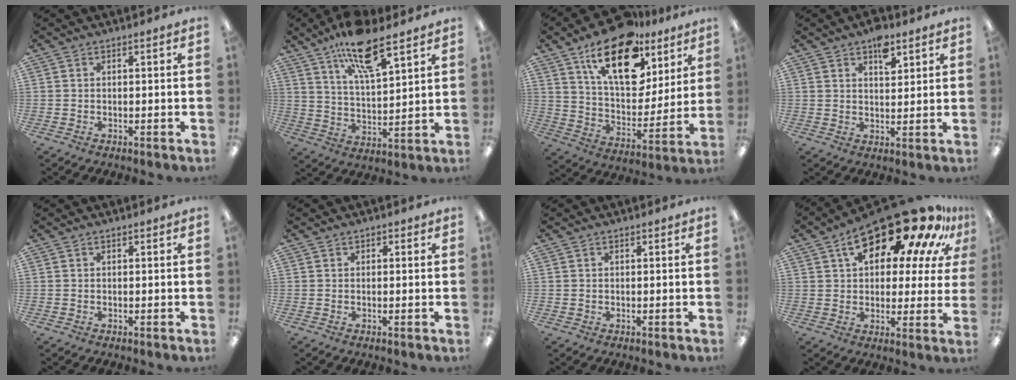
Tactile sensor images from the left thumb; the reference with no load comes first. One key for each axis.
{"total": 14.4, "fx": 10.0, "fy": 4.6, "fz": 9.3, "tx": -0.160, "ty": -0.044, "tz": 0.171}
{"total": 21.6, "fx": 12.6, "fy": 11.0, "fz": 13.6, "tx": -0.219, "ty": -0.058, "tz": 0.216}
{"total": 6.4, "fx": 4.0, "fy": 3.3, "fz": 3.7, "tx": -0.035, "ty": -0.021, "tz": 0.063}
{"total": 0.0}
{"total": 0.5, "fx": 0.2, "fy": 0.5, "fz": 0.0, "tx": 0.000, "ty": 0.003, "tz": 0.004}
{"total": 0.5, "fx": 0.2, "fy": 0.5, "fz": 0.0, "tx": -0.001, "ty": 0.004, "tz": 0.003}
{"total": 24.3, "fx": 15.1, "fy": 9.7, "fz": 16.5, "tx": -0.251, "ty": -0.095, "tz": 0.245}